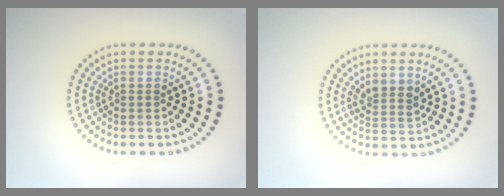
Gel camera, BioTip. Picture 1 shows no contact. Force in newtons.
{"total": 2.0, "press": 1.6, "slide": 1.2}